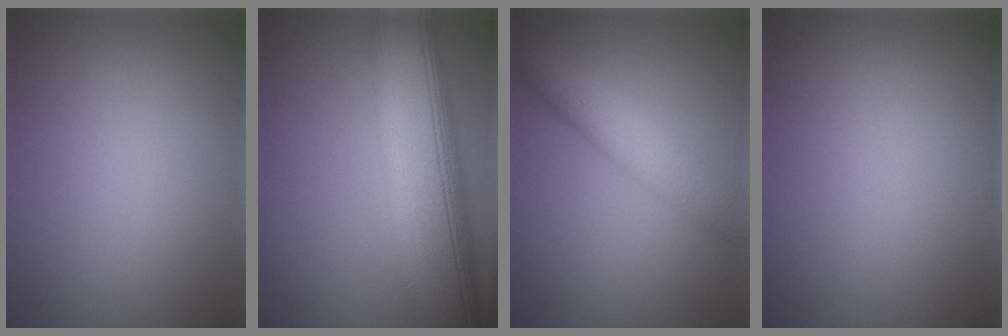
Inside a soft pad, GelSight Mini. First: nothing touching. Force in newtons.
{"total": 14.2, "press": 14.1, "slide": 1.2}
{"total": 4.4, "press": 4.4, "slide": 0.1}
{"total": 0.0}